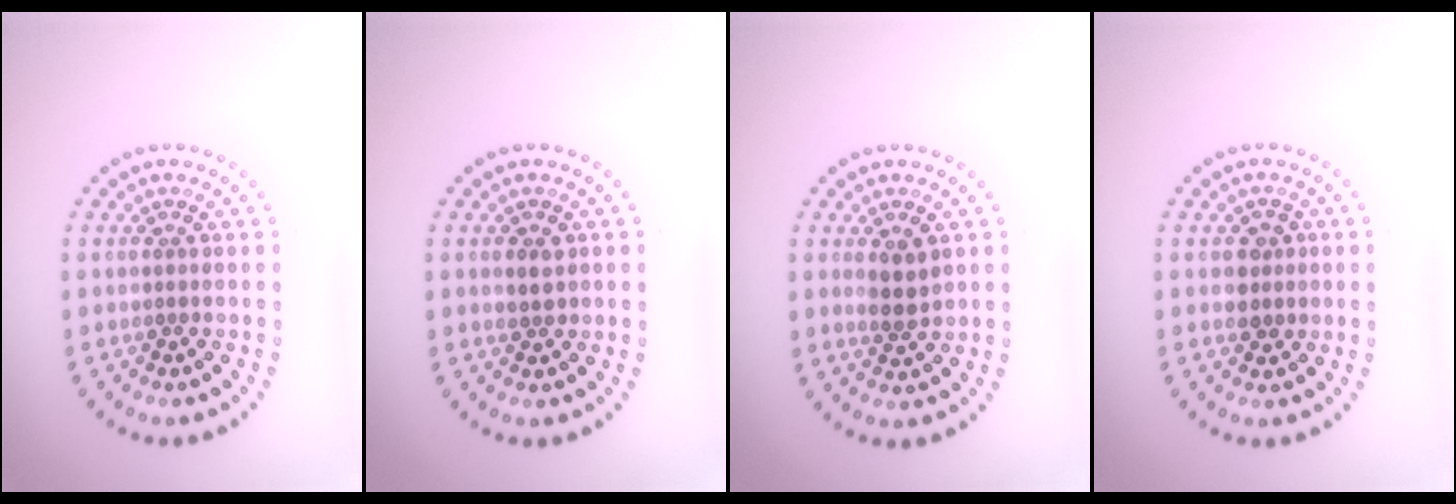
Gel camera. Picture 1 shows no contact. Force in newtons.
{"total": 1.3, "press": 1.3, "slide": 0.2}
{"total": 1.8, "press": 1.7, "slide": 0.6}
{"total": 1.9, "press": 1.8, "slide": 0.6}